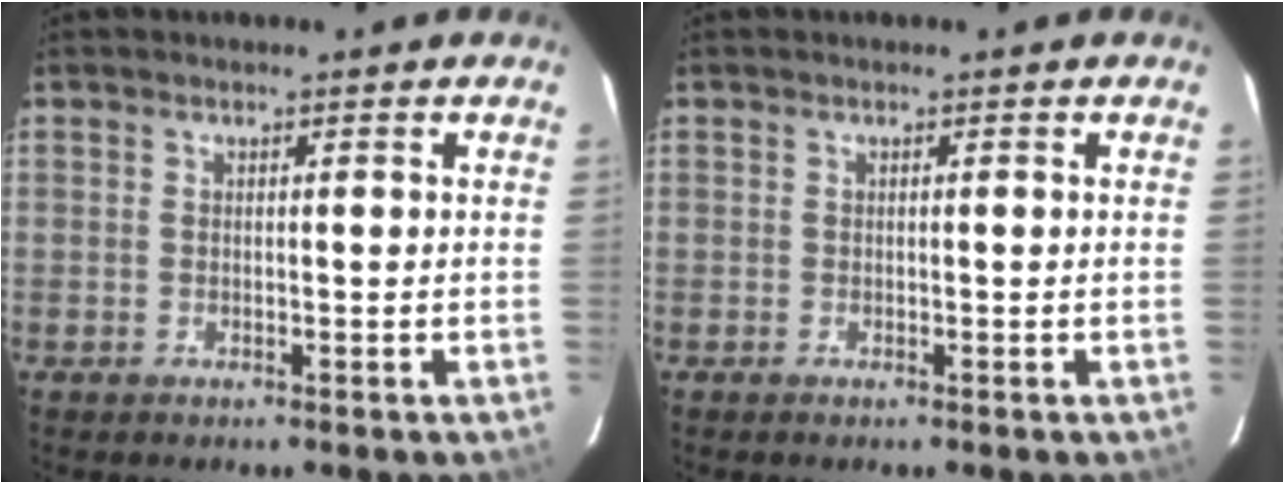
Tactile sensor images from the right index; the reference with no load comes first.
{"total": 0.0}